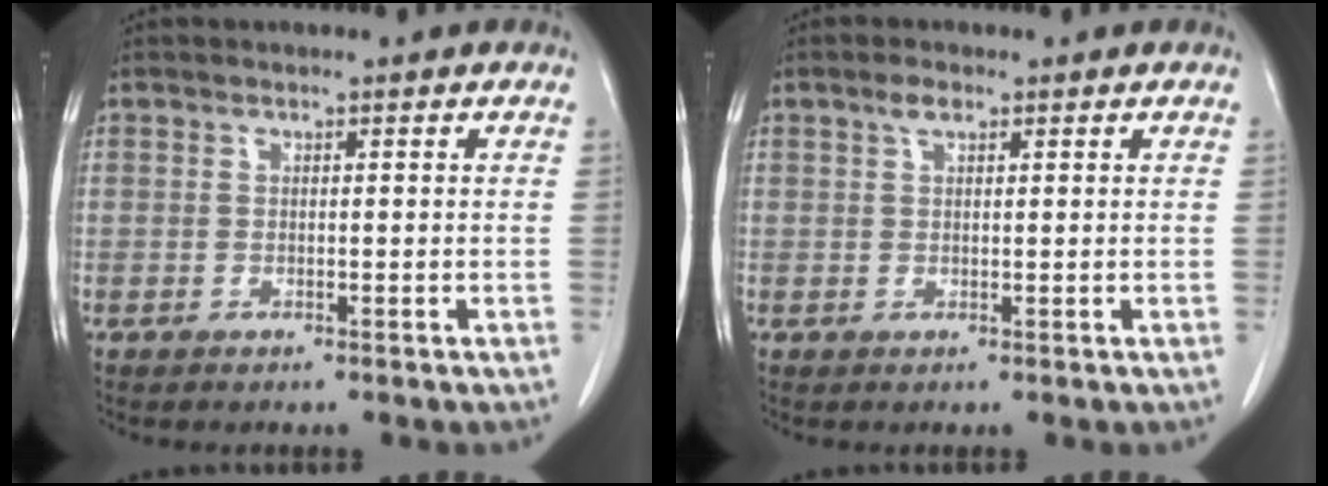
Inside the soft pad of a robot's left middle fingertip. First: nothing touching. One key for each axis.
{"total": 1.7, "fx": 1.1, "fy": 0.7, "fz": 1.2, "tx": -0.025, "ty": 0.005, "tz": 0.019}